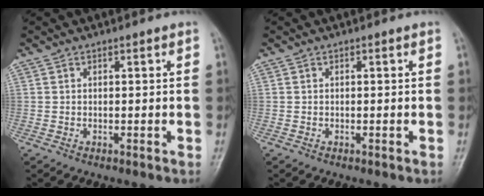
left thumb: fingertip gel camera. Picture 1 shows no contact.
{"total": 0.0}